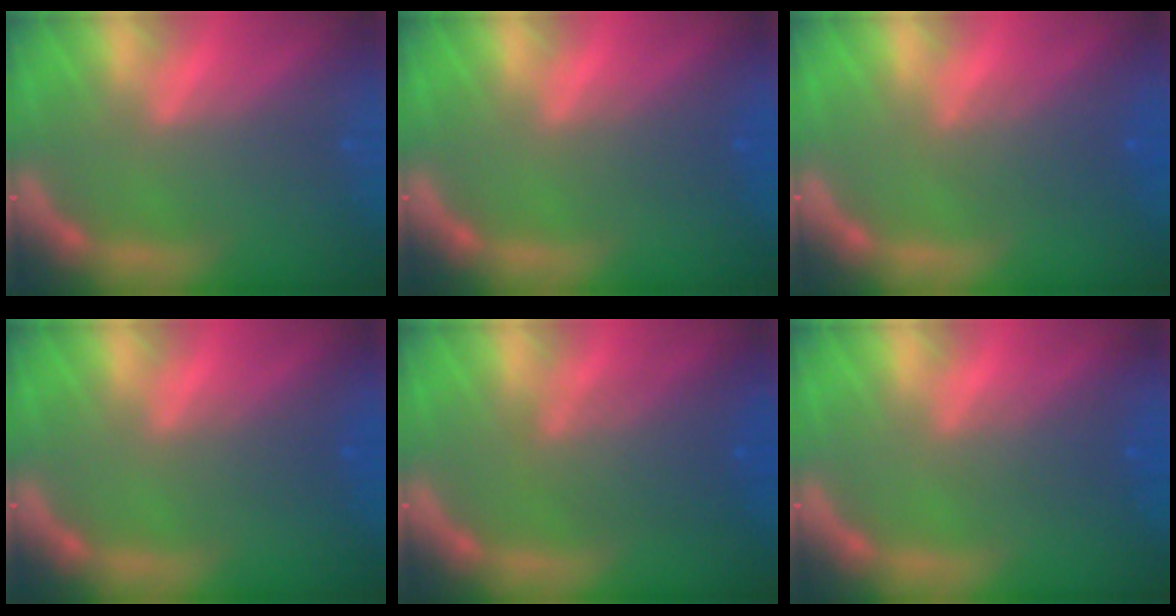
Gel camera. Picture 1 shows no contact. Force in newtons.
{"total": 2.0}
{"total": 3.0}
{"total": 2.0}
{"total": 4.5}
{"total": 2.5}